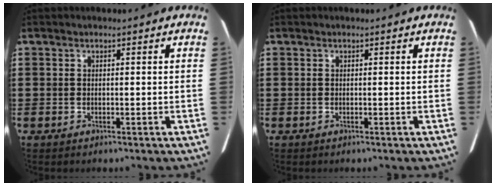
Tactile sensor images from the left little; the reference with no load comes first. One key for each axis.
{"total": 0.0}